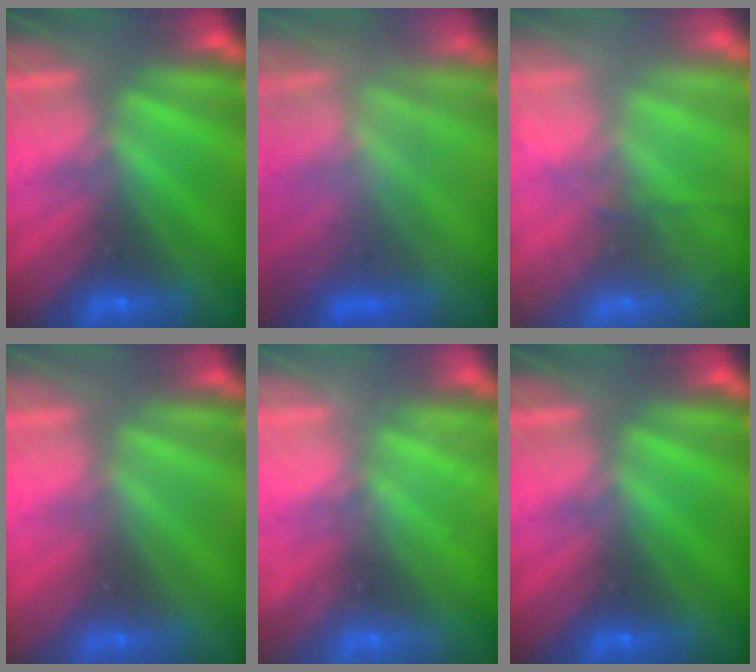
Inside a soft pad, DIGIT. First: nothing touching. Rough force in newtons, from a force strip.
{"total": 2.9}
{"total": 7.5}
{"total": 2.9}
{"total": 2.4}
{"total": 0.0}